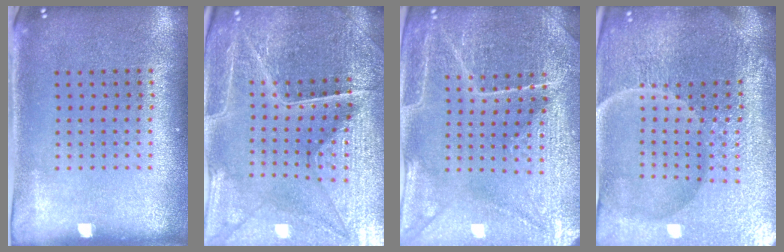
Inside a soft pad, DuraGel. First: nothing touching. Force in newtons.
{"total": 4.5, "press": 4.3, "slide": 1.1}
{"total": 4.3, "press": 4.2, "slide": 1.0}
{"total": 6.5, "press": 5.8, "slide": 2.9}